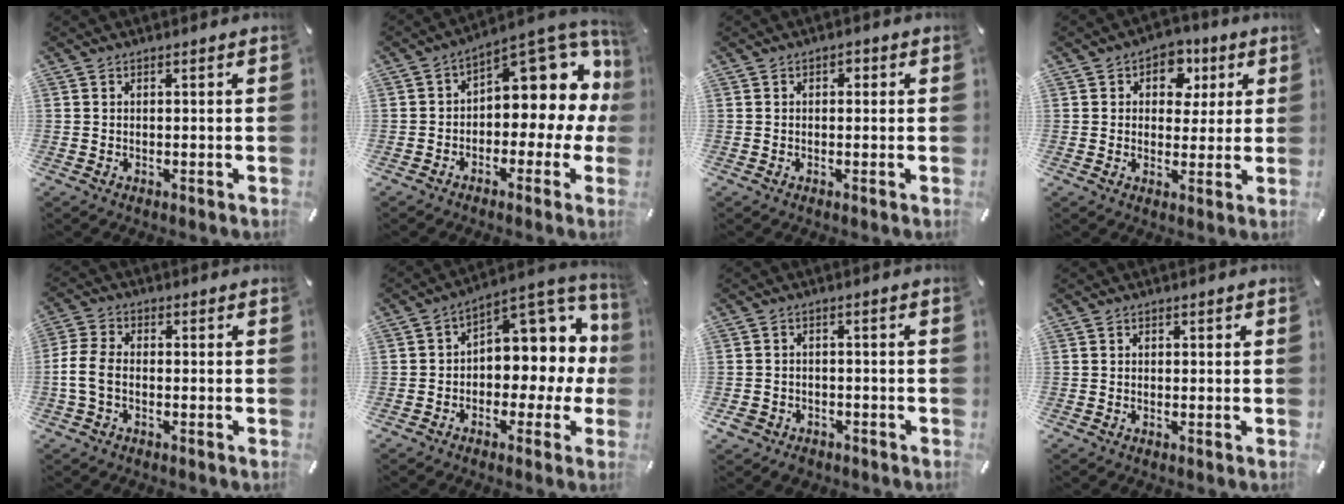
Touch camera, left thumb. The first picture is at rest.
{"total": 11.4, "force": [5.9, 5.9, 7.7], "torque": [-0.090, -0.066, 0.094]}
{"total": 1.2, "force": [-0.1, 1.0, 0.7], "torque": [-0.014, 0.007, -0.004]}
{"total": 7.6, "force": [2.1, 6.4, 3.6], "torque": [-0.033, -0.007, 0.029]}
{"total": 5.9, "force": [-1.7, 3.6, 4.3], "torque": [-0.103, 0.003, -0.037]}
{"total": 9.6, "force": [2.9, 6.8, 6.2], "torque": [-0.077, -0.035, 0.052]}
{"total": 3.6, "force": [-2.1, 2.7, 0.8], "torque": [-0.017, 0.008, -0.043]}
{"total": 0.5, "force": [-0.1, 0.5, 0.2], "torque": [-0.003, 0.004, -0.003]}